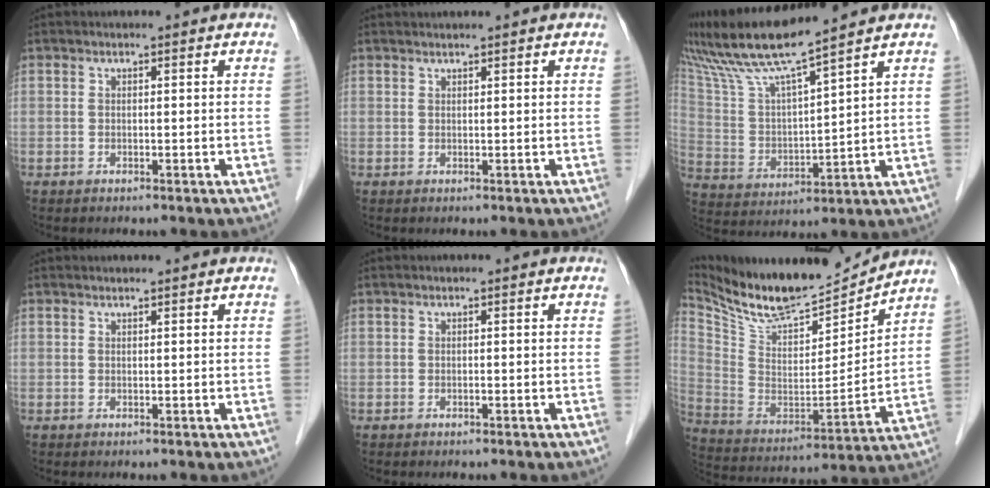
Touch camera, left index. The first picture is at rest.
{"total": 1.0, "force": [-0.7, -0.7, -0.1], "torque": [0.006, 0.009, -0.005]}
{"total": 11.0, "force": [8.9, -1.2, 6.5], "torque": [-0.137, 0.001, 0.175]}
{"total": 1.0, "force": [-0.9, -0.5, -0.2], "torque": [0.006, 0.006, -0.011]}
{"total": 2.1, "force": [-2.0, -0.4, -0.5], "torque": [0.012, -0.006, -0.035]}
{"total": 15.1, "force": [14.2, 1.8, 4.8], "torque": [-0.106, -0.029, 0.254]}